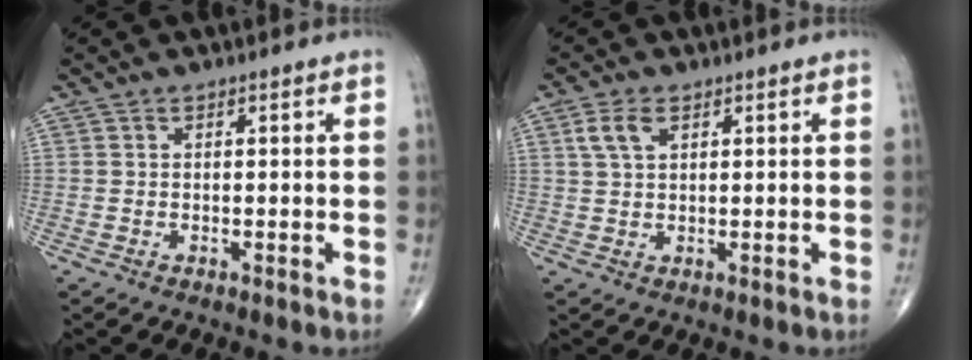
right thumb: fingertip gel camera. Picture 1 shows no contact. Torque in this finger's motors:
{"motor_torque": [0.03, 1.43, 0.67, 0.24, 0.01]}